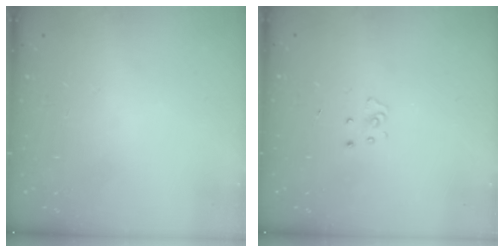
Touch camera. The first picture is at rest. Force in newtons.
{"total": 2.7, "press": 2.7, "slide": 0.3}